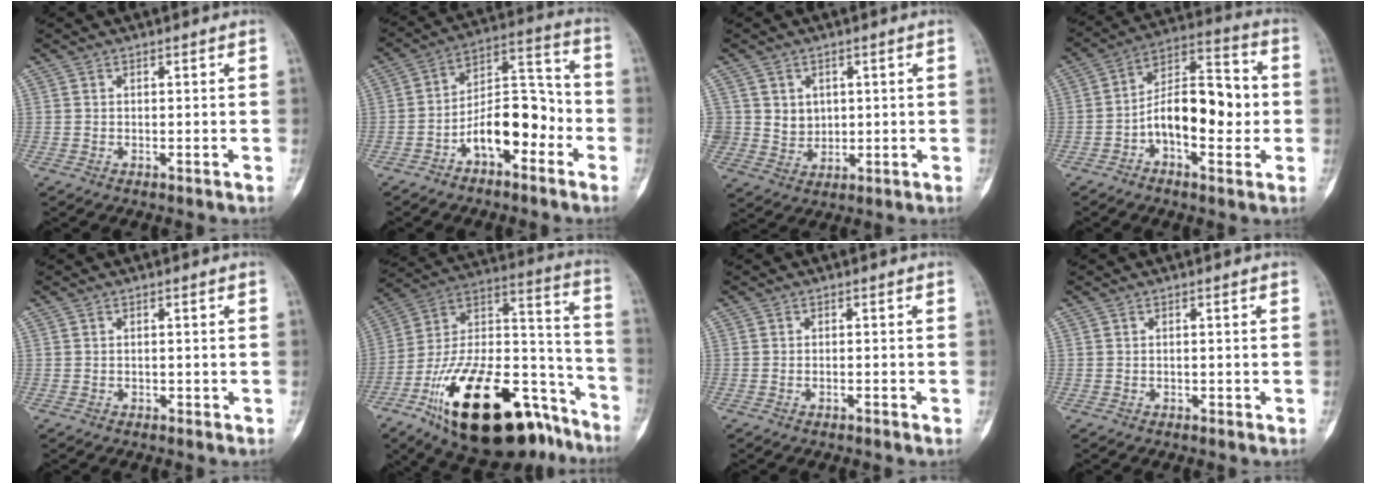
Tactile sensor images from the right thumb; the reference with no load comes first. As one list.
[{"total": 12.8, "force": [-5.2, 6.8, 9.5], "torque": [-0.129, 0.062, -0.092]}, {"total": 5.3, "force": [1.5, 4.9, 1.4], "torque": [0.003, -0.008, 0.033]}, {"total": 15.2, "force": [-2.0, 7.9, 12.8], "torque": [-0.184, 0.042, -0.037]}, {"total": 0.0}, {"total": 33.8, "force": [-19.5, 14.9, 23.2], "torque": [-0.363, 0.079, -0.319]}, {"total": 0.7, "force": [-0.3, 0.3, 0.6], "torque": [-0.014, 0.004, -0.004]}, {"total": 0.0}]